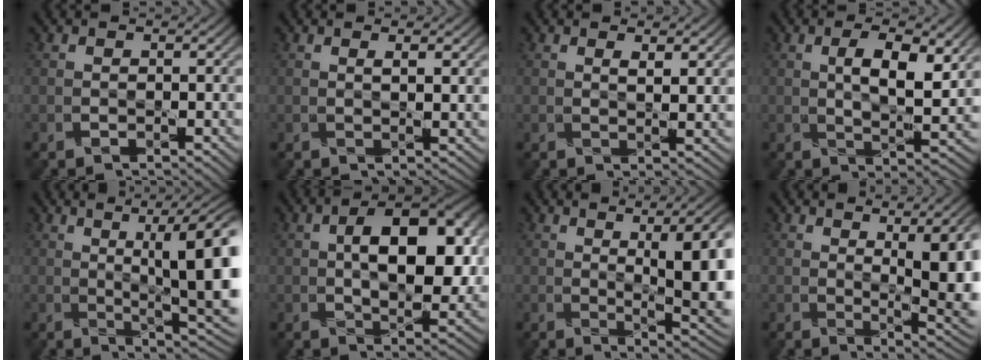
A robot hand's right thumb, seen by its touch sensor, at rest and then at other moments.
{"total": 1.6, "force": [1.1, -0.2, 1.1], "torque": [-0.020, 0.001, 0.021]}
{"total": 2.2, "force": [1.5, 0.1, 1.5], "torque": [-0.031, -0.003, 0.030]}
{"total": 6.6, "force": [2.1, 2.2, 5.9], "torque": [-0.106, -0.001, 0.040]}
{"total": 13.7, "force": [2.1, 3.4, 13.1], "torque": [-0.166, 0.019, 0.036]}
{"total": 11.0, "force": [1.7, 5.4, 9.4], "torque": [-0.145, 0.001, 0.030]}
{"total": 13.3, "force": [1.4, 4.4, 12.5], "torque": [-0.158, 0.014, 0.024]}
{"total": 11.7, "force": [1.3, 4.1, 10.9], "torque": [-0.138, 0.004, 0.029]}